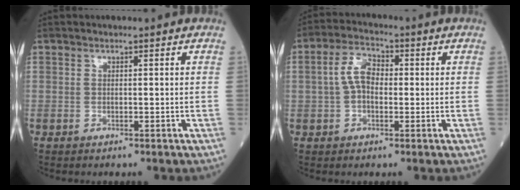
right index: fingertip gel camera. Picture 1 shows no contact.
{"total": 5.5, "force": [0.1, 3.1, 4.5], "torque": [-0.099, 0.022, -0.003]}